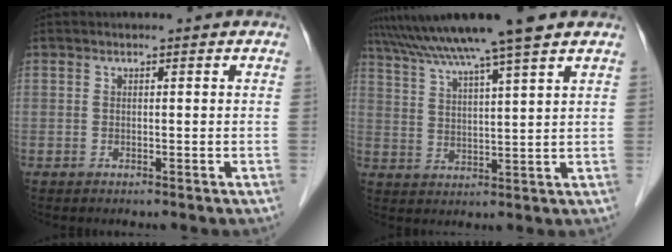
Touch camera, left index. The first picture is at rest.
{"total": 12.4, "force": [10.2, -1.1, 7.0], "torque": [-0.125, 0.020, 0.160]}